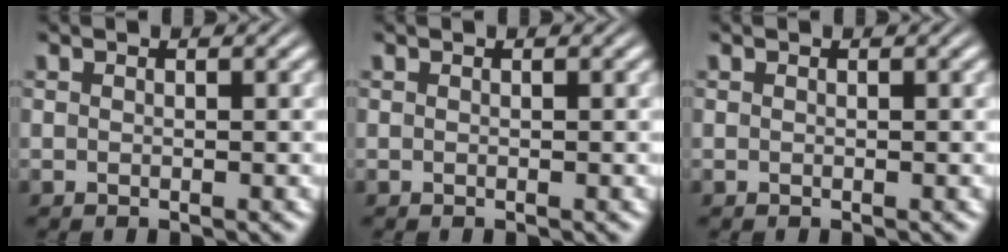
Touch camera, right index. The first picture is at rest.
{"total": 0.0}
{"total": 0.0}